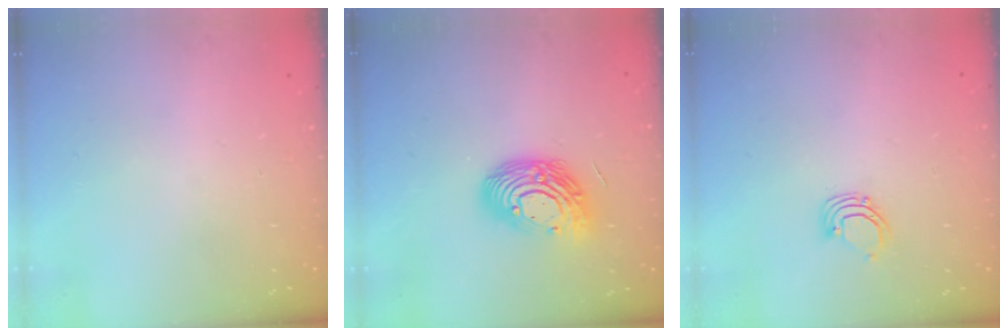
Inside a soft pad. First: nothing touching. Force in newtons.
{"total": 14.2, "press": 14.1, "slide": 1.2}
{"total": 2.7, "press": 2.7, "slide": 0.2}